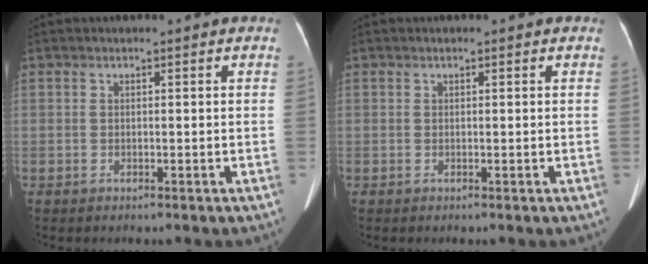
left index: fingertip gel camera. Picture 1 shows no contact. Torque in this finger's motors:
{"motor_torque": [0.08, -0.08, 0.04, -0.01]}